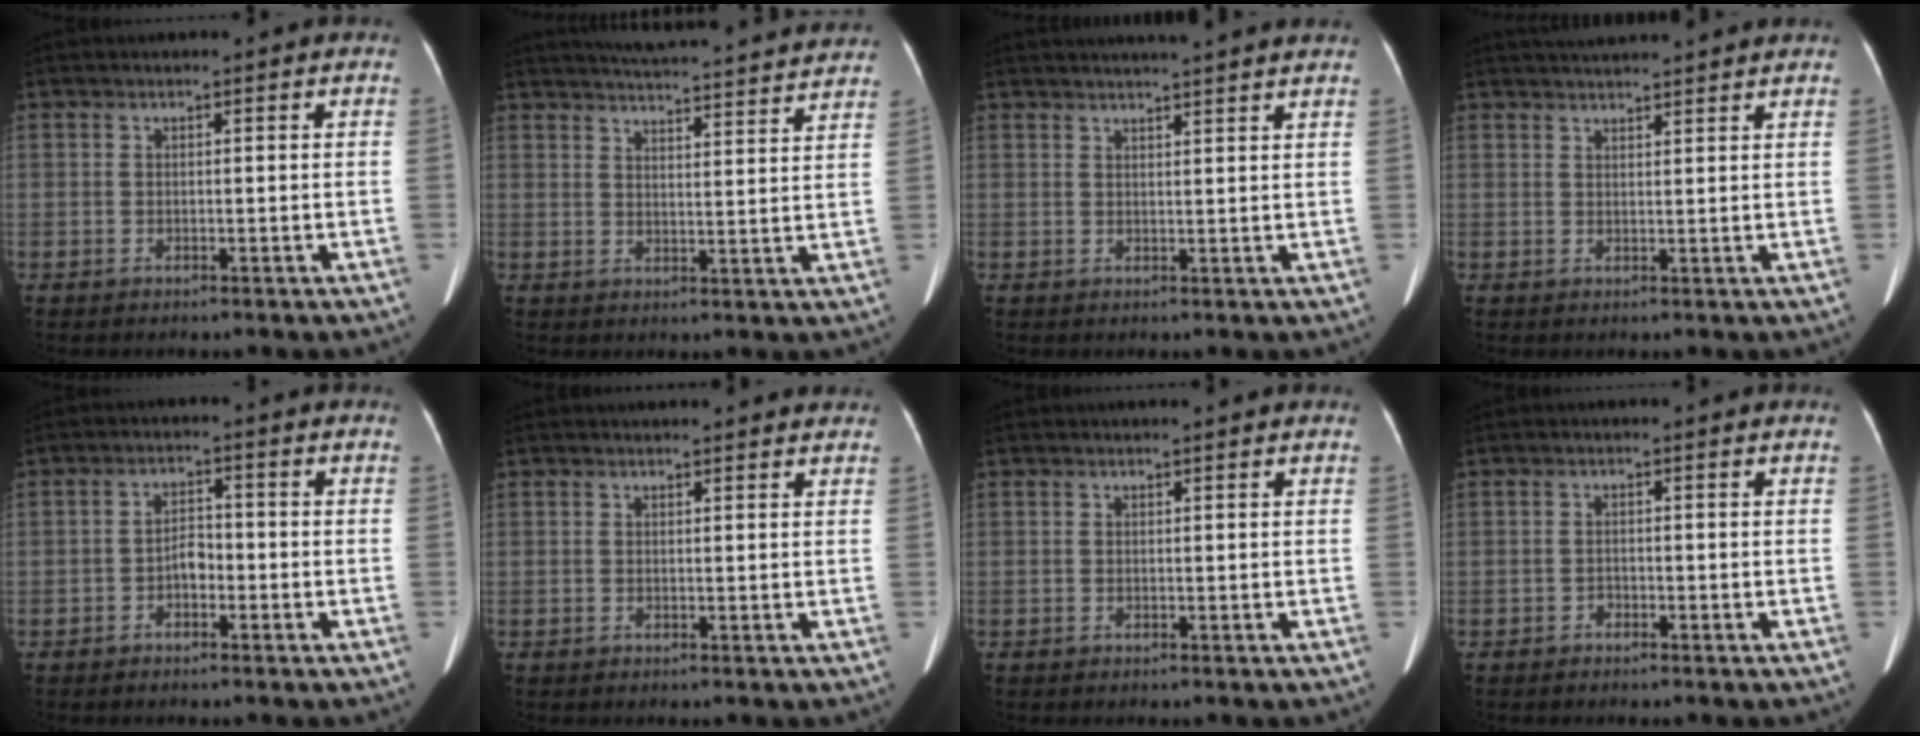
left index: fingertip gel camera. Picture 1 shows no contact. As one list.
[{"total": 21.6, "force": [20.3, 1.9, 7.0], "torque": [-0.101, -0.003, 0.252]}, {"total": 9.6, "force": [8.8, -0.5, 3.8], "torque": [-0.053, 0.023, 0.100]}, {"total": 7.6, "force": [7.2, 0.1, 2.5], "torque": [-0.038, 0.034, 0.096]}, {"total": 2.7, "force": [-1.2, 1.5, 1.9], "torque": [-0.029, 0.014, -0.025]}, {"total": 4.6, "force": [4.5, 0.8, 1.0], "torque": [-0.007, 0.016, 0.041]}, {"total": 0.0}, {"total": 0.8, "force": [-0.7, 0.4, 0.1], "torque": [0.001, 0.003, -0.016]}]